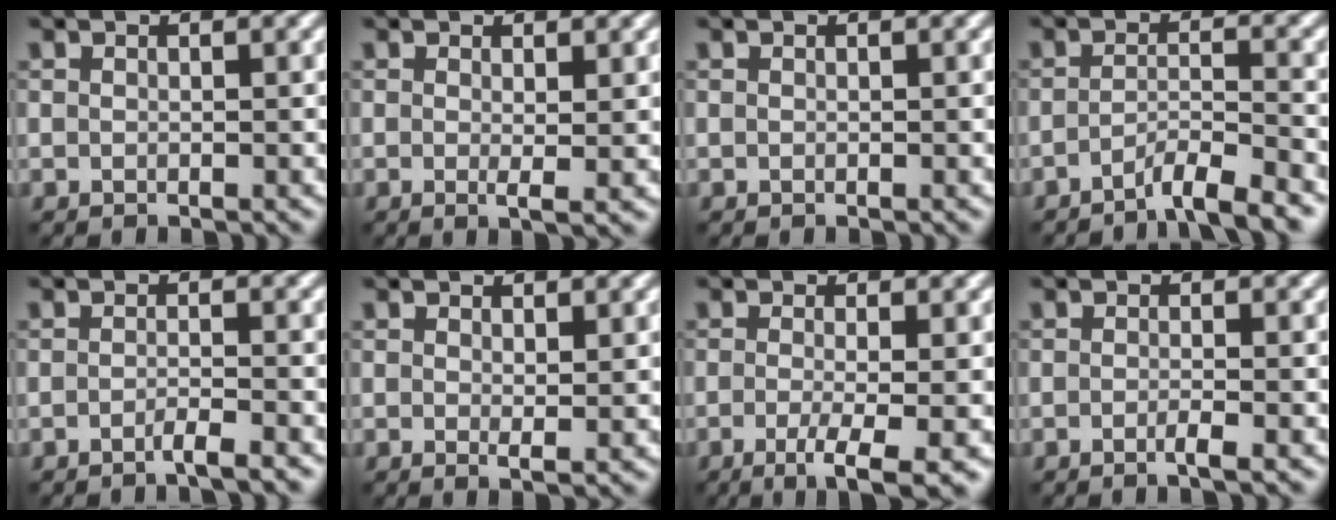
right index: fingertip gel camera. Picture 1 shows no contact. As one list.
[{"total": 1.6, "force": [0.2, 0.2, 1.5], "torque": [-0.024, -0.009, 0.003]}, {"total": 0.0}, {"total": 3.6, "force": [-2.8, 0.4, 2.2], "torque": [-0.027, 0.007, -0.058]}, {"total": 1.6, "force": [-1.0, 0.3, 1.3], "torque": [-0.015, 0.002, -0.026]}, {"total": 1.2, "force": [0.5, 0.2, 1.1], "torque": [-0.017, -0.008, 0.010]}, {"total": 4.6, "force": [-1.6, 1.1, 4.2], "torque": [-0.069, -0.009, -0.028]}, {"total": 1.5, "force": [-0.5, 0.3, 1.4], "torque": [-0.017, -0.001, -0.014]}]